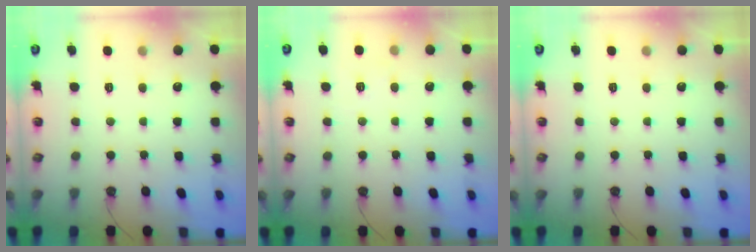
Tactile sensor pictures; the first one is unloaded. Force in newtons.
{"total": 4.8, "press": 4.1, "slide": 2.4}
{"total": 0.0}